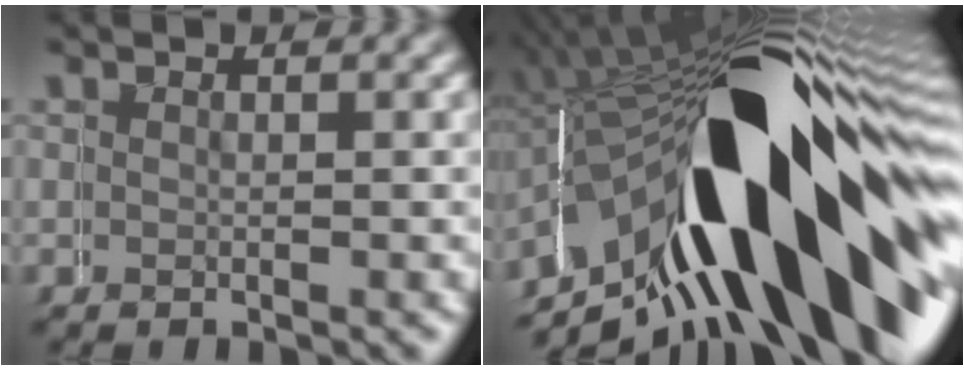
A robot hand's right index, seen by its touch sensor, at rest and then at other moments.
{"total": 23.0, "force": [-3.1, 10.3, 20.4], "torque": [-0.296, 0.040, -0.057]}